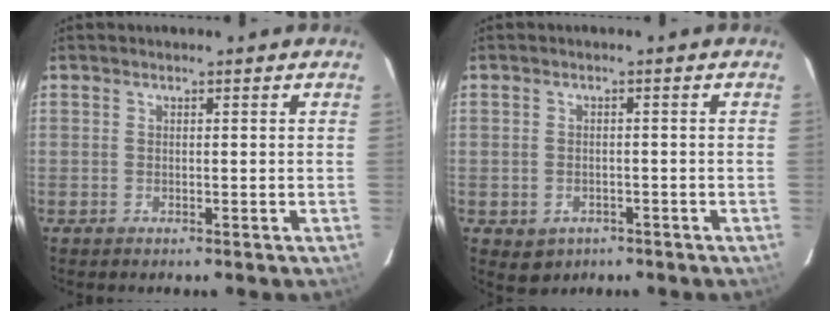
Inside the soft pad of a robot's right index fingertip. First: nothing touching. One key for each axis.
{"total": 3.7, "fx": -1.6, "fy": 3.1, "fz": 1.2, "tx": -0.030, "ty": 0.001, "tz": -0.012}